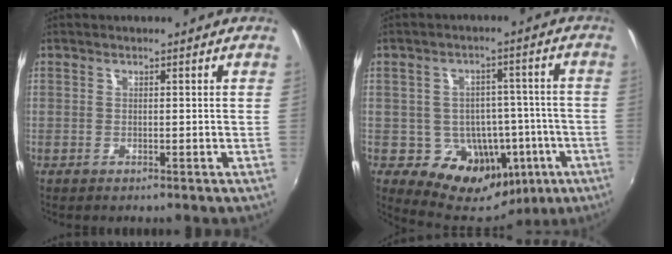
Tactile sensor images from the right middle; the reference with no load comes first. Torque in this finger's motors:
{"motor_torque": [0.74, -0.75, 0.10, 0.03]}